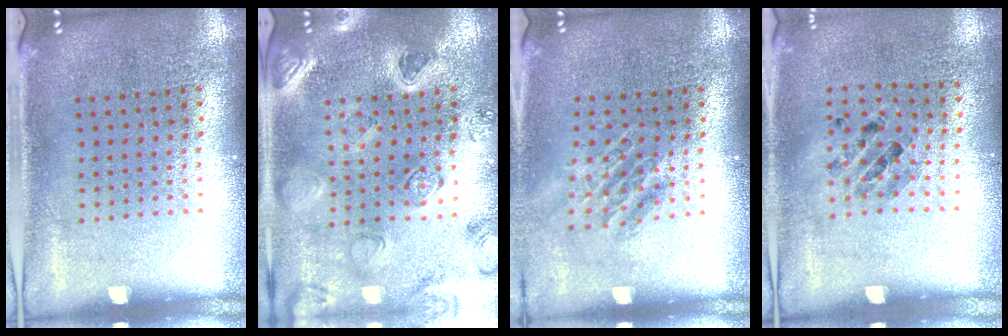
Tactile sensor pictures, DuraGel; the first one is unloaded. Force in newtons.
{"total": 2.2, "press": 2.2, "slide": 0.3}
{"total": 1.4, "press": 1.1, "slide": 0.9}
{"total": 0.8, "press": 0.8, "slide": 0.2}